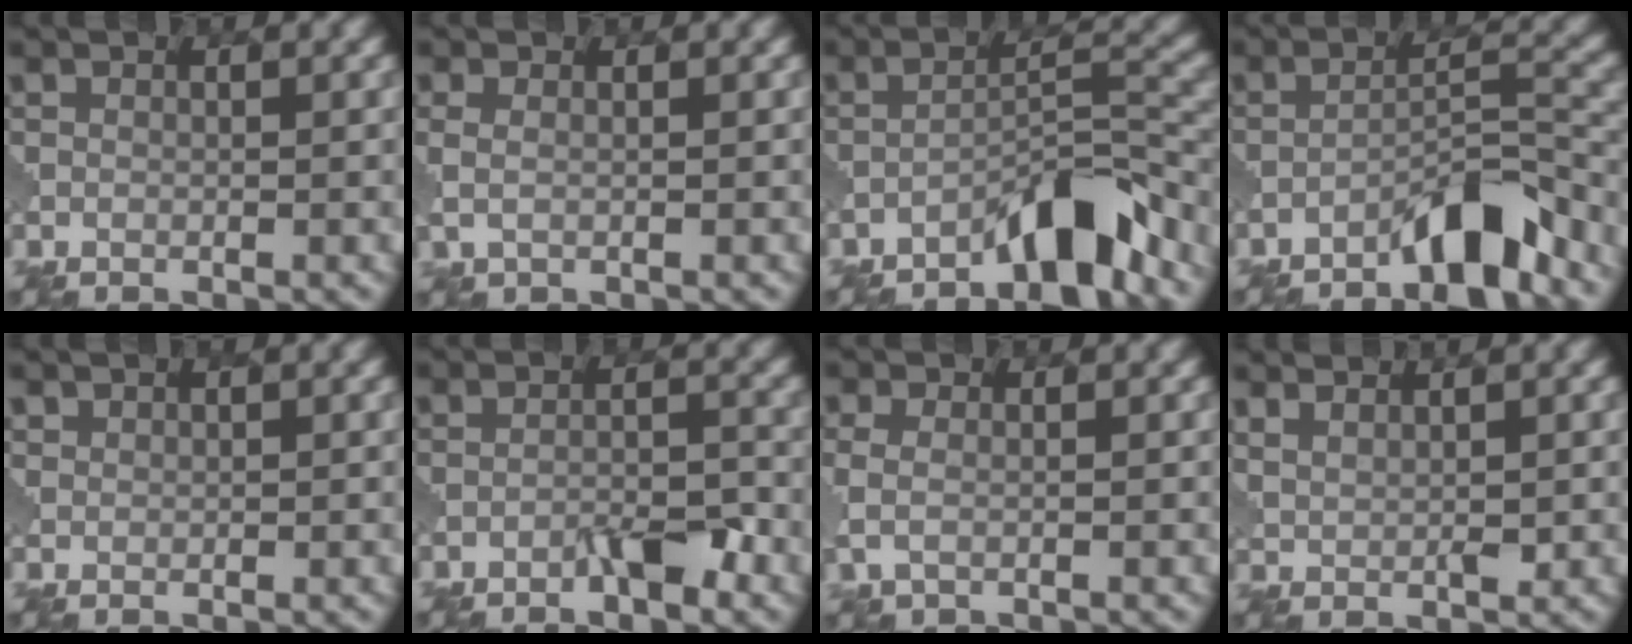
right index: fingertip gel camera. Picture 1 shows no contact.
{"total": 1.5, "force": [0.2, 0.8, 1.3], "torque": [-0.031, -0.001, 0.003]}
{"total": 5.9, "force": [-4.7, 0.9, 3.6], "torque": [-0.051, 0.017, -0.083]}
{"total": 5.9, "force": [-4.6, 0.9, 3.5], "torque": [-0.051, 0.016, -0.082]}
{"total": 0.9, "force": [0.6, 0.6, 0.2], "torque": [-0.002, 0.001, 0.013]}
{"total": 3.2, "force": [-2.0, 0.7, 2.3], "torque": [-0.041, 0.008, -0.038]}
{"total": 2.0, "force": [0.0, 1.3, 1.6], "torque": [-0.040, -0.001, -0.004]}
{"total": 2.6, "force": [1.9, 0.9, 1.5], "torque": [-0.033, 0.000, 0.041]}